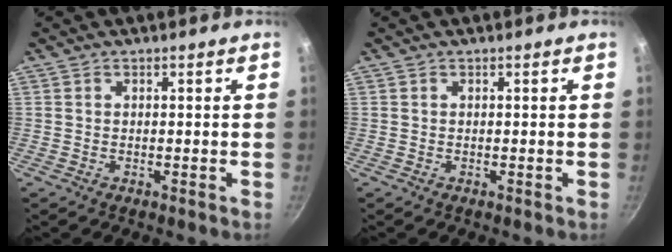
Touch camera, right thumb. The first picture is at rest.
{"total": 0.0}